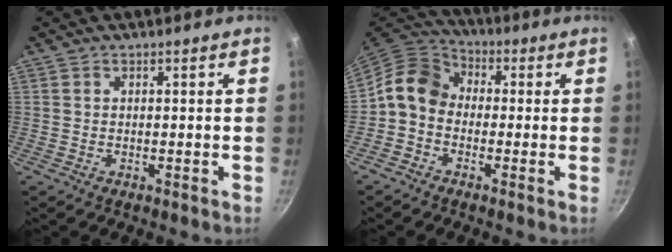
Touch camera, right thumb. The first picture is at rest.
{"total": 8.9, "force": [-0.9, 7.3, 5.1], "torque": [-0.074, 0.037, -0.043]}